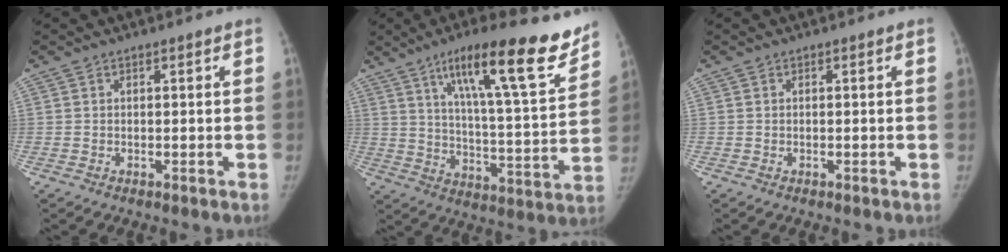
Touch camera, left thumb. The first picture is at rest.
{"total": 22.2, "force": [14.5, 3.9, 16.4], "torque": [-0.222, -0.057, 0.227]}
{"total": 0.0}